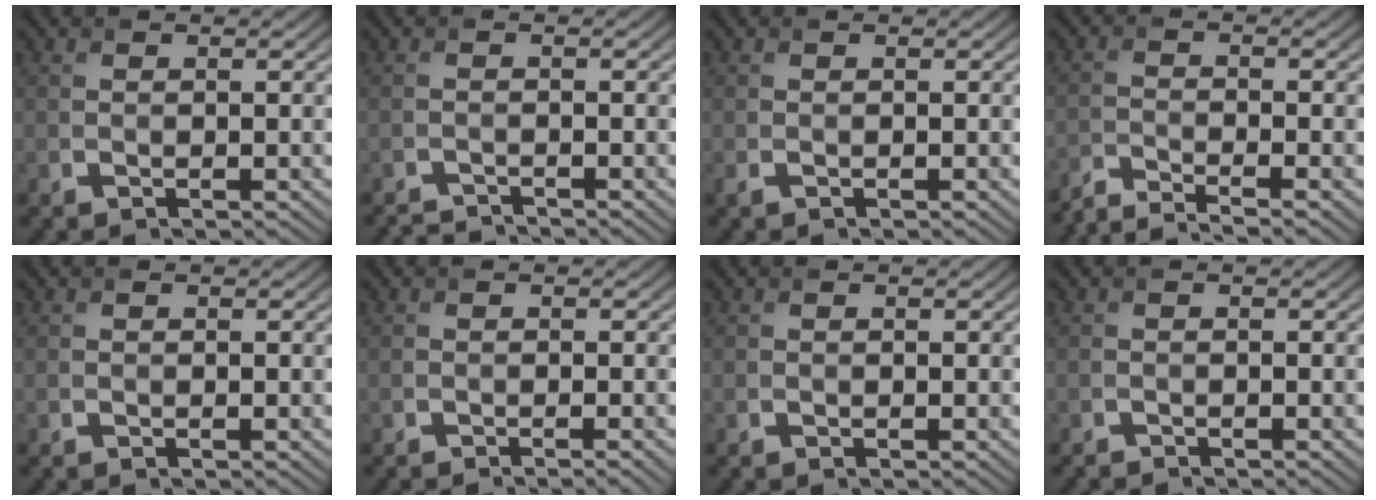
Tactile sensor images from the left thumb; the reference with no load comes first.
{"total": 1.8, "force": [-1.8, 0.1, 0.1], "torque": [0.001, -0.007, -0.039]}
{"total": 0.5, "force": [-0.2, 0.2, 0.5], "torque": [-0.011, -0.003, -0.003]}
{"total": 4.9, "force": [-4.2, 0.7, 2.3], "torque": [-0.040, -0.004, -0.091]}
{"total": 0.0}
{"total": 1.1, "force": [-0.6, 0.2, 0.9], "torque": [-0.009, -0.003, -0.017]}
{"total": 0.0}
{"total": 0.9, "force": [-0.9, 0.0, 0.0], "torque": [0.001, -0.004, -0.020]}